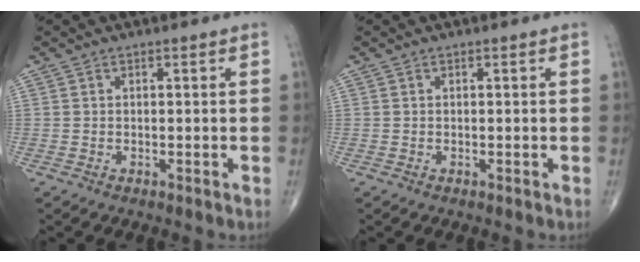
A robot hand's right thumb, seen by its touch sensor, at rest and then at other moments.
{"total": 0.0}